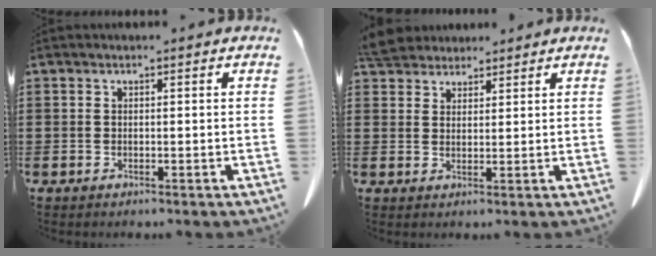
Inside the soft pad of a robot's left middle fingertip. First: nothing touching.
{"total": 4.9, "force": [4.5, 1.5, 1.1], "torque": [-0.037, -0.005, 0.089]}